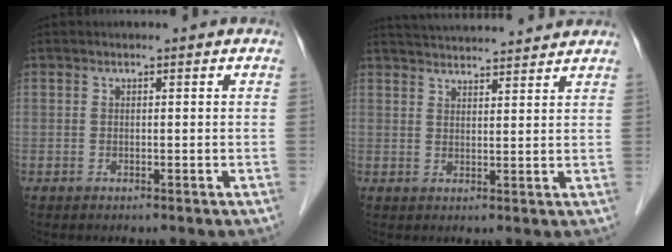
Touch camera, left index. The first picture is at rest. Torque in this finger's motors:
{"motor_torque": [-0.41, -0.75, 0.14, 0.03]}